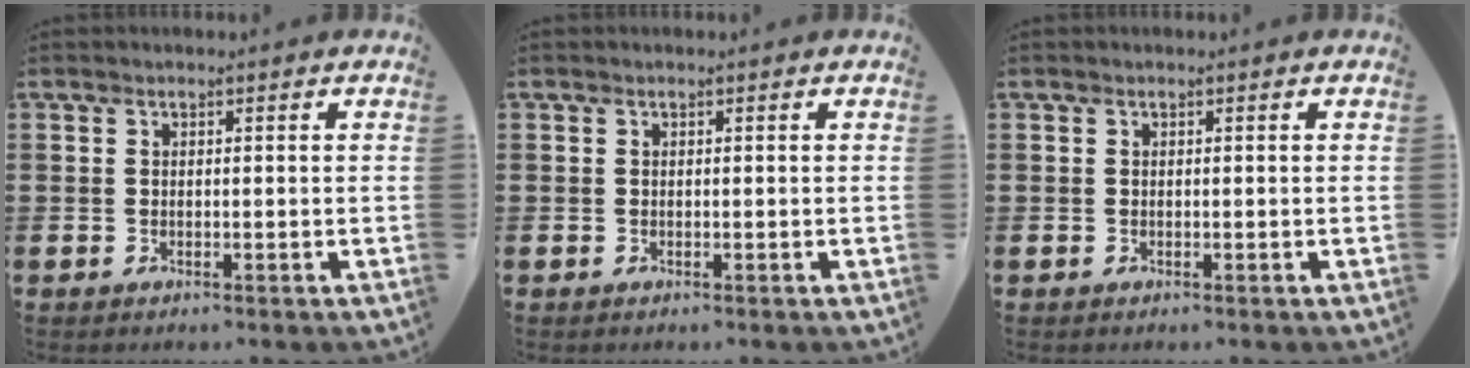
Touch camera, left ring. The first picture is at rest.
{"total": 0.0}
{"total": 0.0}